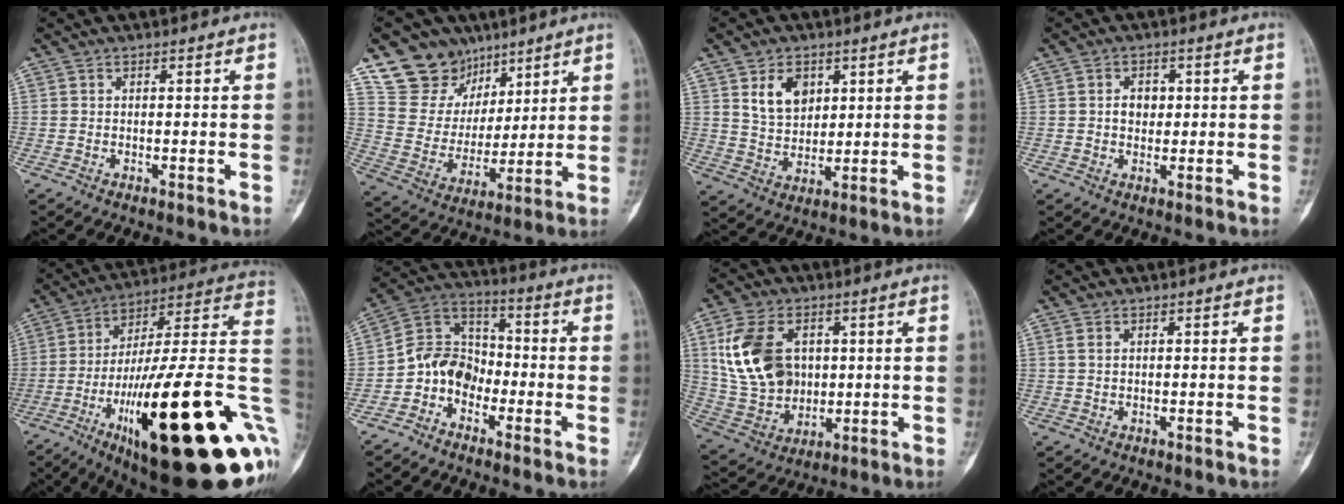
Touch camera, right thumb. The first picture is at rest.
{"total": 14.4, "force": [9.5, 10.4, 2.5], "torque": [-0.006, -0.050, 0.190]}
{"total": 7.8, "force": [3.3, 5.4, 4.5], "torque": [-0.056, -0.022, 0.068]}
{"total": 3.3, "force": [0.5, 2.6, 2.1], "torque": [-0.018, 0.004, 0.007]}
{"total": 37.7, "force": [-9.8, 9.8, 35.1], "torque": [-0.442, 0.039, -0.149]}
{"total": 9.2, "force": [-3.9, 7.3, 4.1], "torque": [-0.055, 0.065, -0.087]}
{"total": 15.8, "force": [3.7, 11.3, 10.5], "torque": [-0.178, -0.004, 0.081]}
{"total": 0.9, "force": [0.4, 0.4, 0.7], "torque": [-0.015, 0.007, 0.011]}